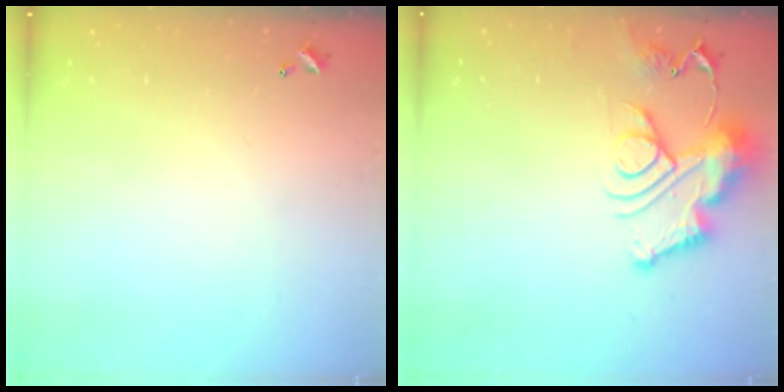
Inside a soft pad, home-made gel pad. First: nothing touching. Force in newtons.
{"total": 13.4, "press": 13.4, "slide": 1.4}